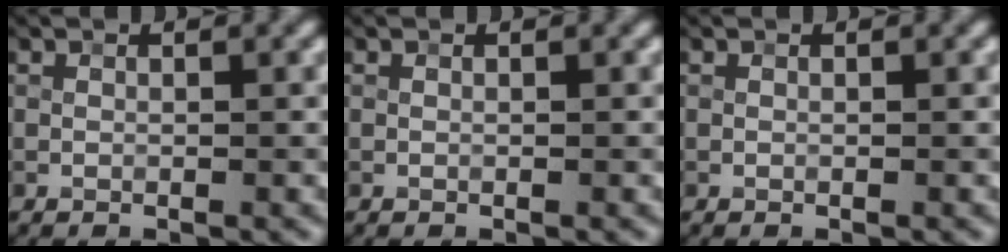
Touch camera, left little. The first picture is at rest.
{"total": 0.0}
{"total": 0.0}